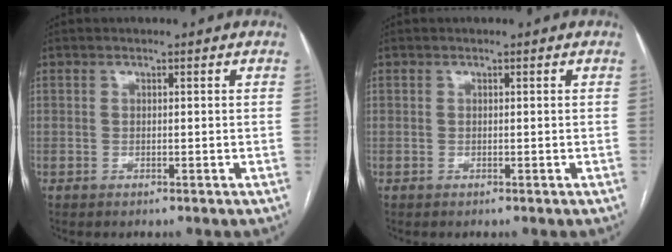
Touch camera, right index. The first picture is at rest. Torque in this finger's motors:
{"motor_torque": [0.00, 0.00, 0.00, 0.00]}